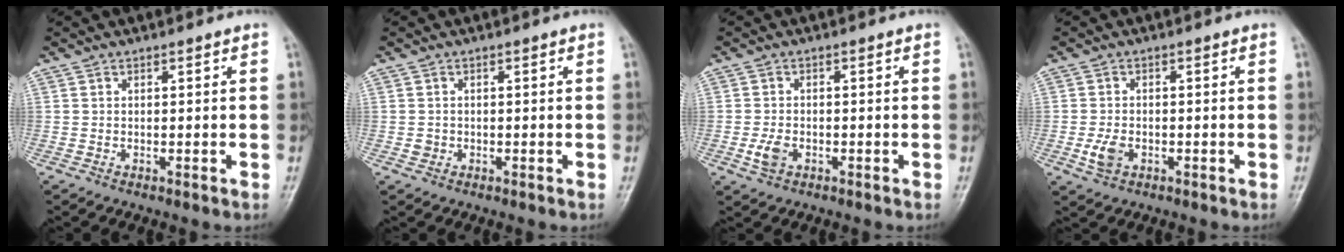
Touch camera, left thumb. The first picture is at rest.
{"total": 1.3, "force": [-0.3, 1.2, 0.3], "torque": [0.001, 0.003, -0.002]}
{"total": 3.1, "force": [-1.1, 2.1, 1.9], "torque": [-0.038, 0.002, -0.020]}
{"total": 3.4, "force": [-1.1, 2.4, 2.2], "torque": [-0.043, 0.000, -0.019]}